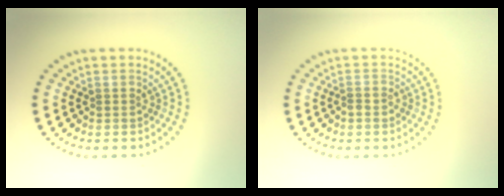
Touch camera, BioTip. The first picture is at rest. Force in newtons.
{"total": 0.7, "press": 0.4, "slide": 0.5}